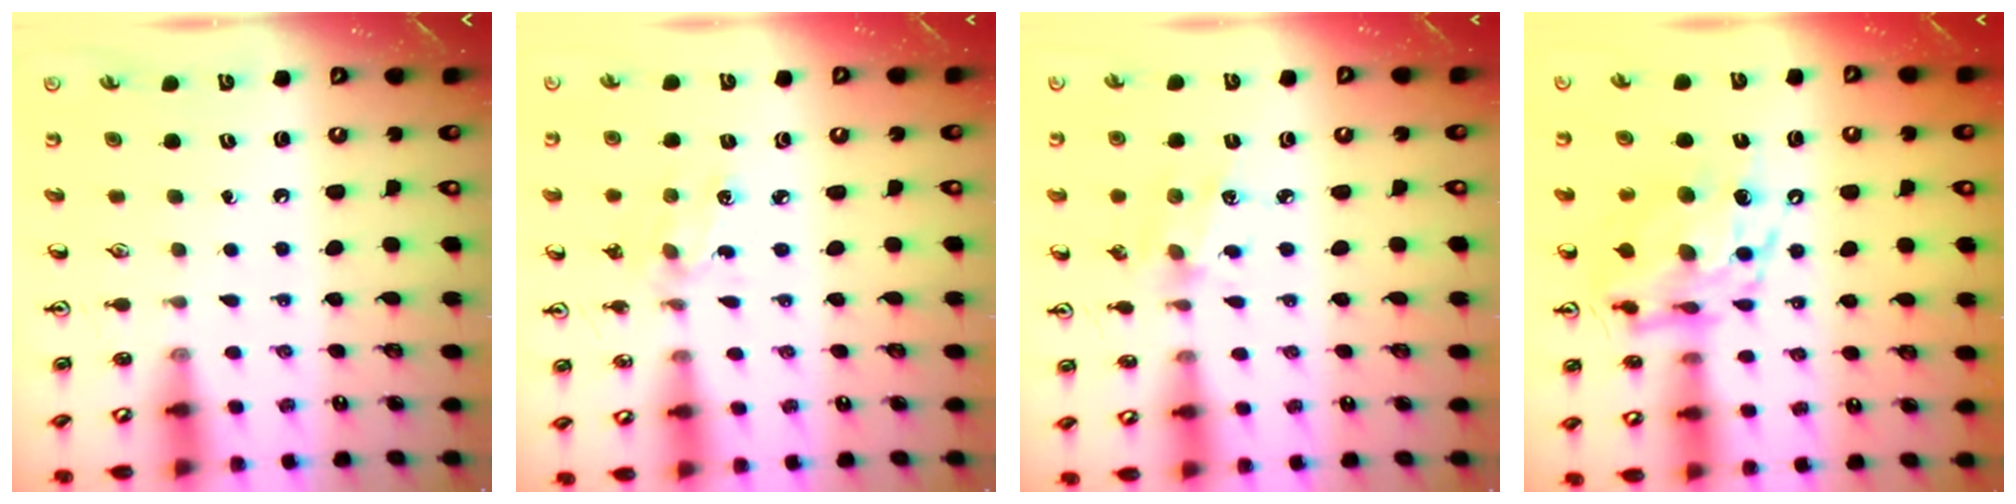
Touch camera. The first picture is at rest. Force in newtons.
{"total": 2.8, "press": 2.7, "slide": 0.7}
{"total": 4.9, "press": 4.9, "slide": 0.3}
{"total": 13.7, "press": 13.6, "slide": 1.2}